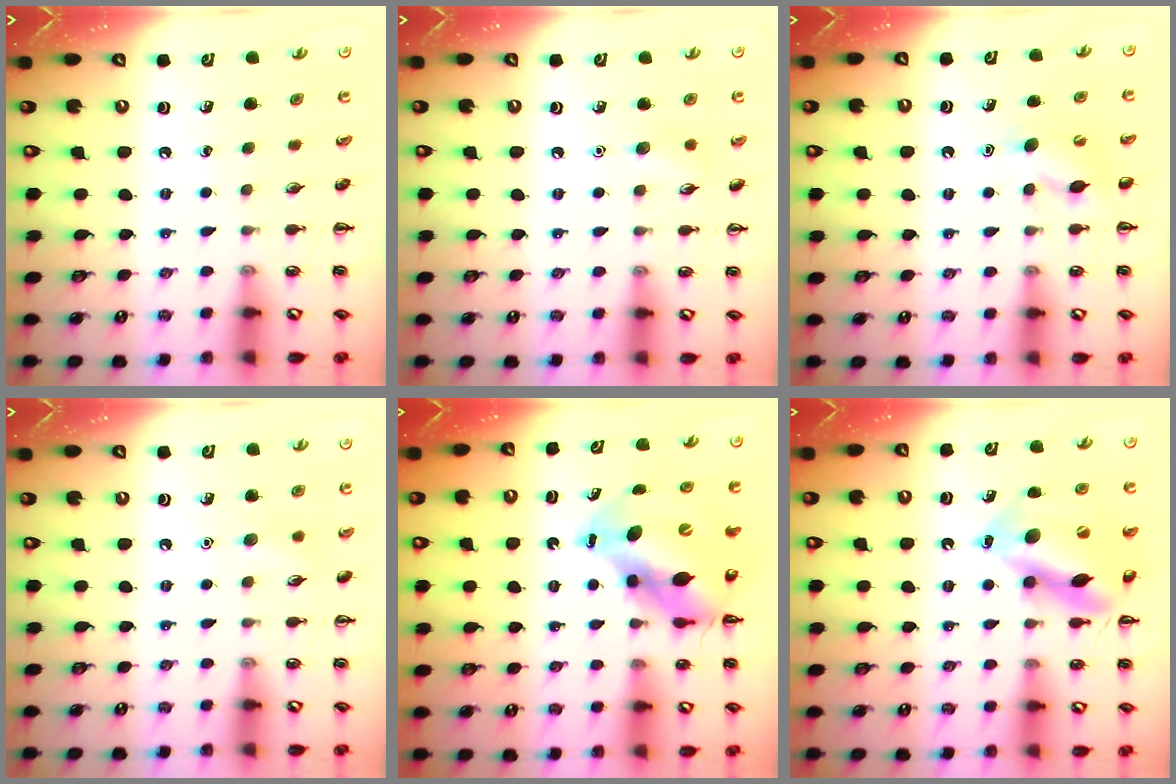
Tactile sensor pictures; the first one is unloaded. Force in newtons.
{"total": 5.3, "press": 5.0, "slide": 1.5}
{"total": 8.1, "press": 7.9, "slide": 1.4}
{"total": 4.6, "press": 4.5, "slide": 1.0}
{"total": 11.1, "press": 10.7, "slide": 3.0}
{"total": 14.9, "press": 14.6, "slide": 2.9}